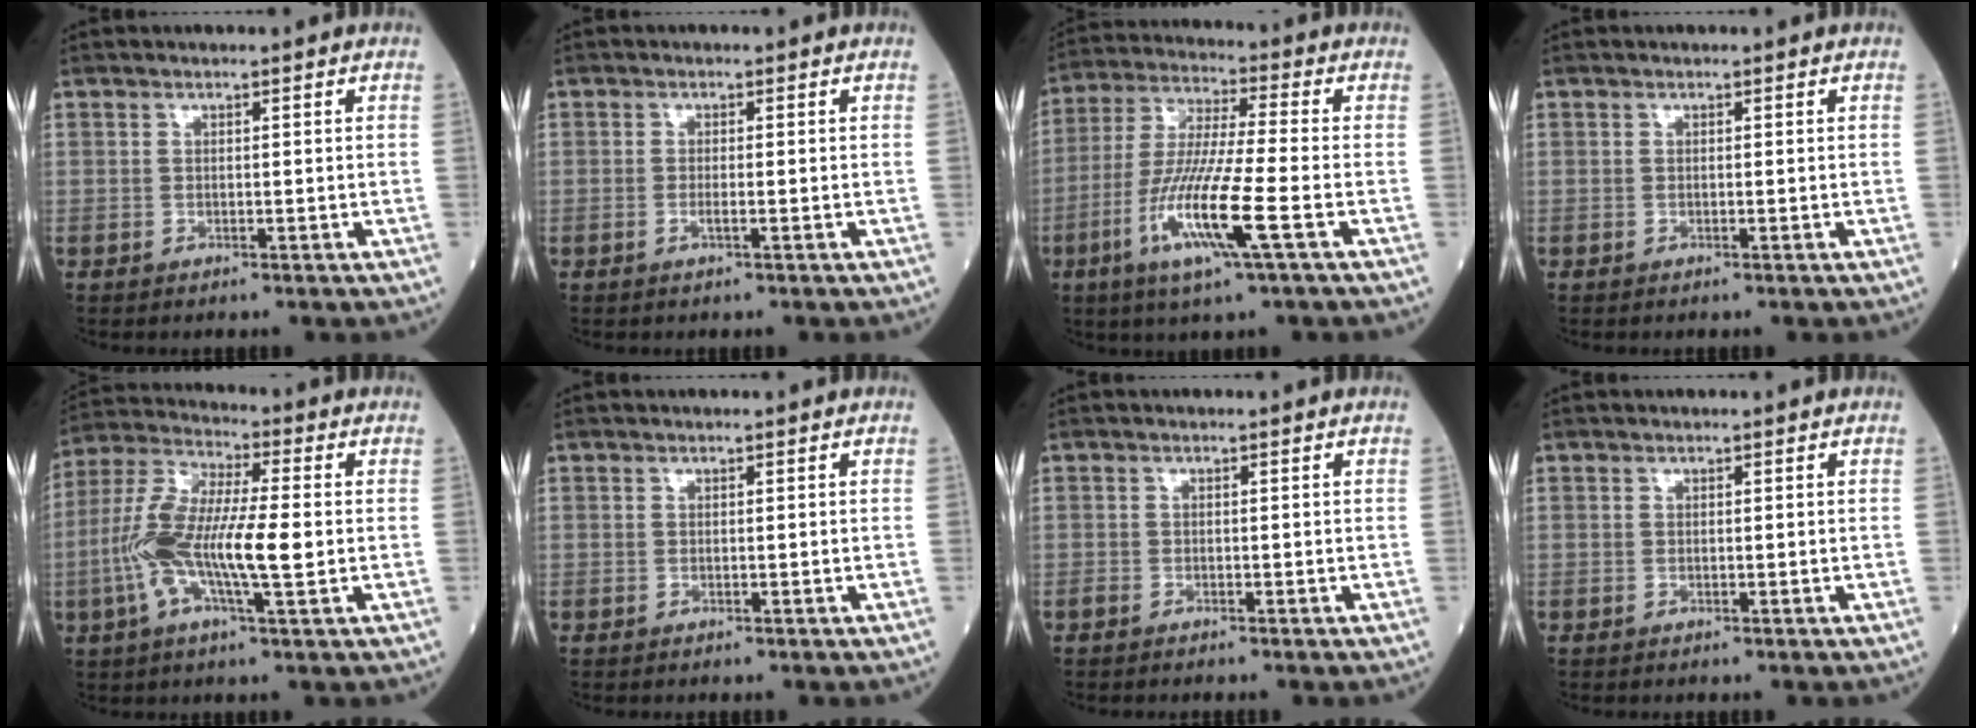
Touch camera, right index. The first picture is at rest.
{"total": 0.6, "force": [-0.2, 0.0, 0.6], "torque": [-0.009, 0.000, -0.003]}
{"total": 13.4, "force": [-4.9, 0.2, 12.5], "torque": [-0.253, -0.018, -0.097]}
{"total": 0.0}
{"total": 14.1, "force": [-1.7, 2.4, 13.8], "torque": [-0.289, 0.008, -0.037]}
{"total": 0.0}
{"total": 0.7, "force": [-0.7, 0.1, 0.1], "torque": [-0.007, -0.003, -0.015]}
{"total": 0.0}